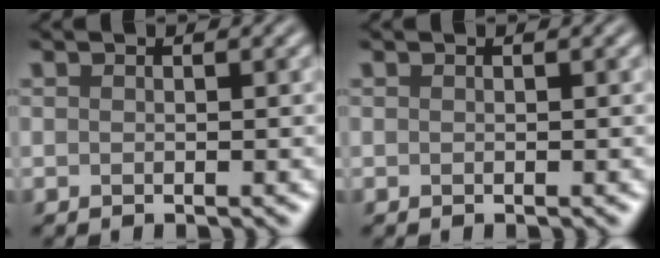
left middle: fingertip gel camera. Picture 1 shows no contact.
{"total": 0.0}